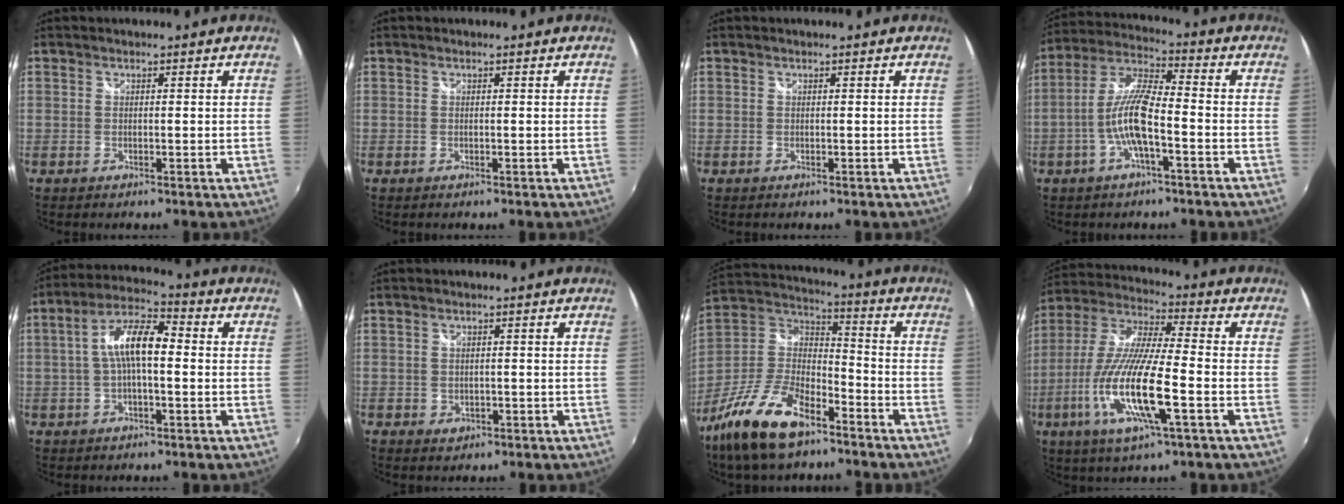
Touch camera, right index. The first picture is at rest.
{"total": 0.0}
{"total": 0.0}
{"total": 10.0, "force": [-3.2, 2.0, 9.2], "torque": [-0.198, 0.006, -0.061]}
{"total": 9.1, "force": [-0.2, 3.2, 8.5], "torque": [-0.169, 0.022, -0.007]}
{"total": 2.1, "force": [-0.7, 1.8, 0.7], "torque": [-0.013, -0.004, -0.008]}
{"total": 19.3, "force": [-12.0, 8.4, 12.6], "torque": [-0.268, -0.015, -0.222]}
{"total": 17.8, "force": [-6.2, 2.8, 16.5], "torque": [-0.334, -0.029, -0.119]}